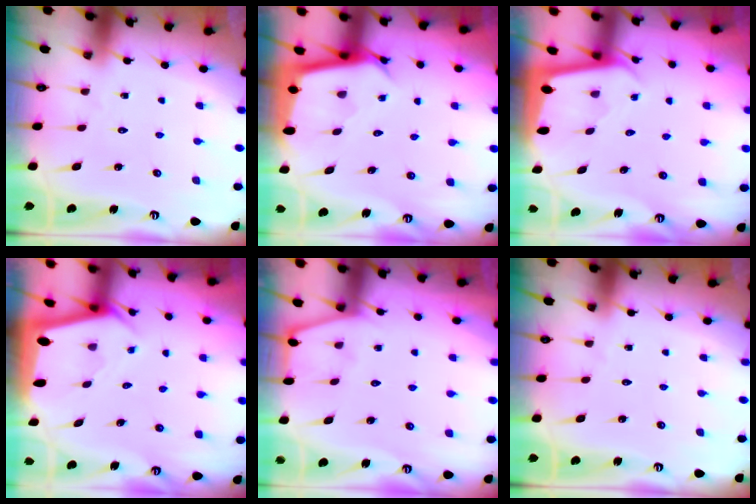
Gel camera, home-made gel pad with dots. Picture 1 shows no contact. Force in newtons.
{"total": 2.8, "press": 2.8, "slide": 0.0}
{"total": 2.0, "press": 2.0, "slide": 0.1}
{"total": 2.5, "press": 2.5, "slide": 0.2}
{"total": 2.6, "press": 2.6, "slide": 0.4}
{"total": 0.0}